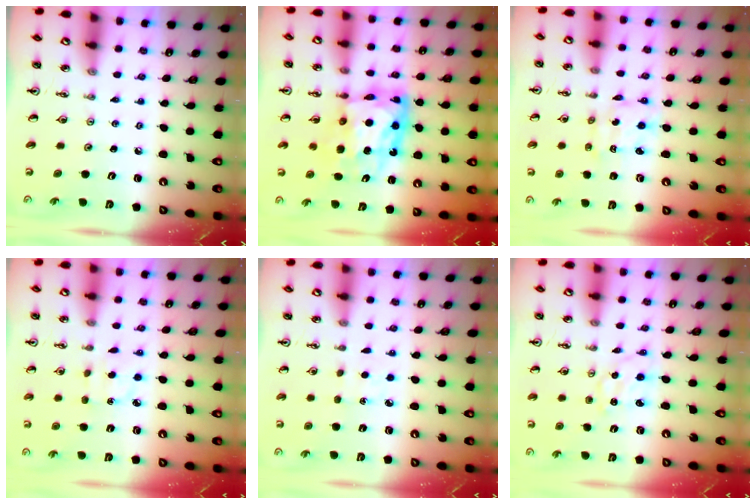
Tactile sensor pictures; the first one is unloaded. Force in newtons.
{"total": 13.4, "press": 13.3, "slide": 1.6}
{"total": 2.8, "press": 2.8, "slide": 0.3}
{"total": 3.3, "press": 3.2, "slide": 0.6}
{"total": 2.4, "press": 2.4, "slide": 0.3}
{"total": 1.2, "press": 1.2, "slide": 0.3}